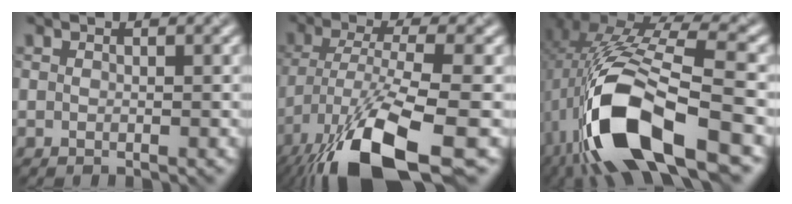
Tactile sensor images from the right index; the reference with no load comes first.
{"total": 13.3, "force": [-7.3, 3.8, 10.4], "torque": [-0.221, -0.028, -0.126]}
{"total": 13.7, "force": [-4.6, 5.4, 11.7], "torque": [-0.241, -0.009, -0.079]}